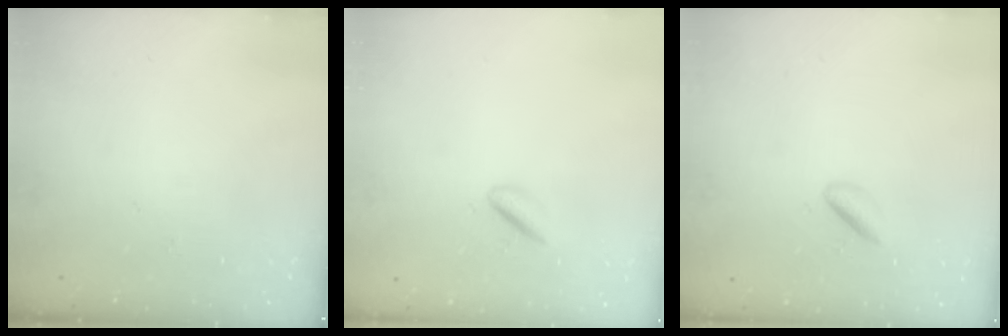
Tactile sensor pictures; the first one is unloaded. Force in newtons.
{"total": 2.8, "press": 2.6, "slide": 1.0}
{"total": 3.0, "press": 2.7, "slide": 1.2}